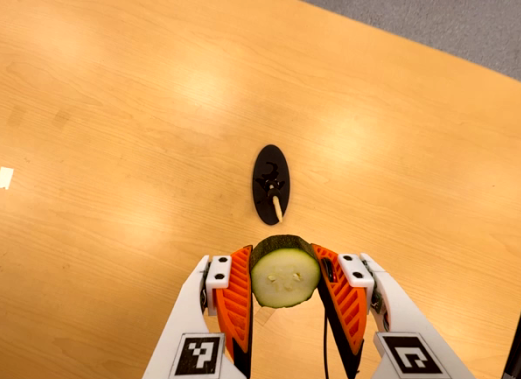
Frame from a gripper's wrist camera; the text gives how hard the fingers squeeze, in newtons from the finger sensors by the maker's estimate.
{"total": 11.4, "left": 10.8, "right": 11.9}